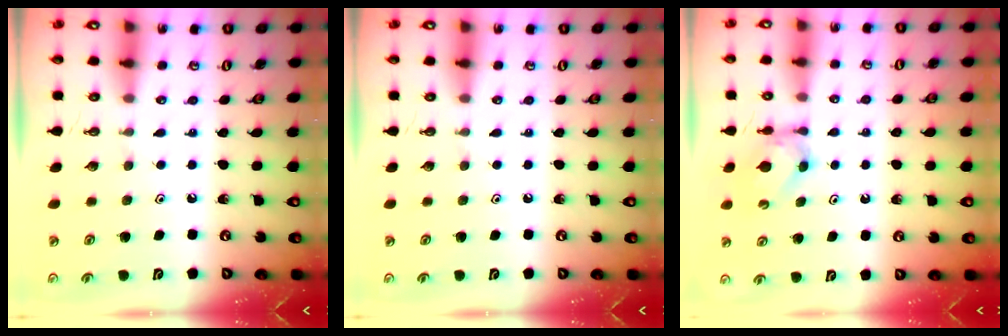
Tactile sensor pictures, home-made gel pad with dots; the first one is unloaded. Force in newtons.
{"total": 0.0}
{"total": 4.7, "press": 4.7, "slide": 0.8}